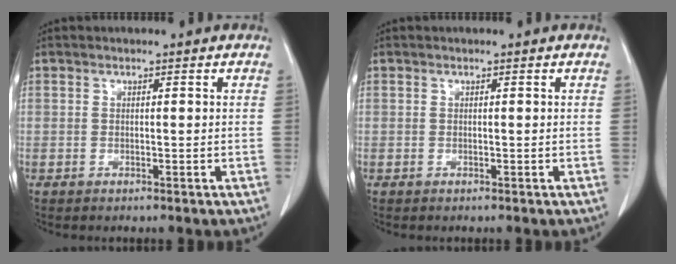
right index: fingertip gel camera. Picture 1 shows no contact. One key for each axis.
{"total": 0.0}